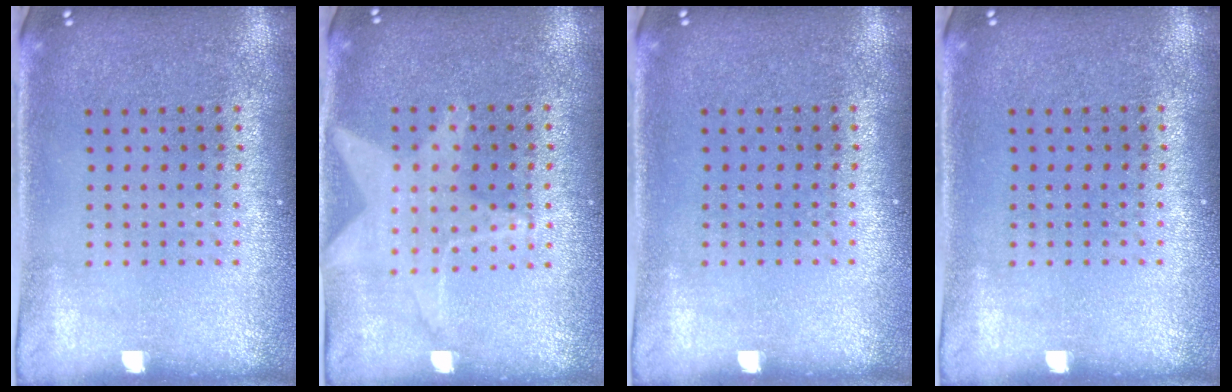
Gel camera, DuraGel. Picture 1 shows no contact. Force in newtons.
{"total": 0.5, "press": 0.5, "slide": 0.0}
{"total": 0.0}
{"total": 0.0}